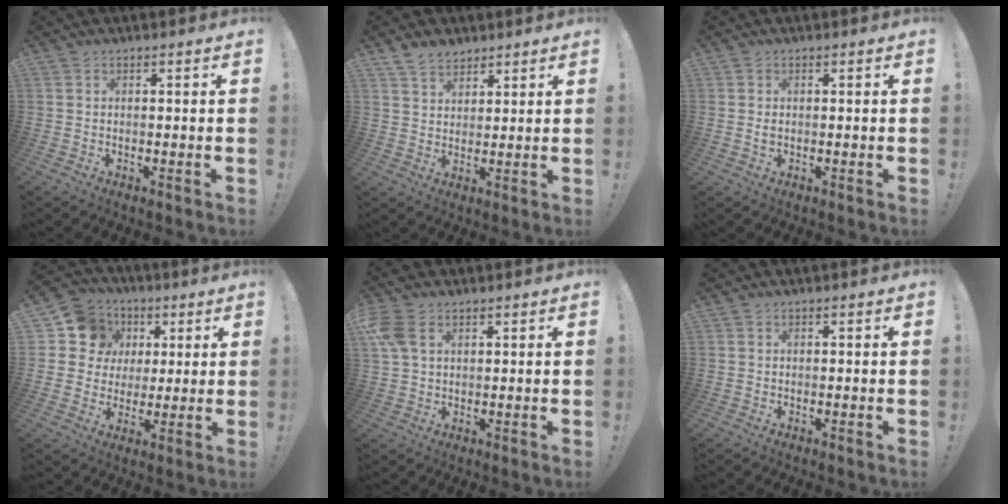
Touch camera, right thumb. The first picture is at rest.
{"total": 6.1, "force": [4.9, 3.4, 1.6], "torque": [-0.032, -0.026, 0.093]}
{"total": 0.8, "force": [0.0, 0.5, 0.6], "torque": [-0.013, 0.001, -0.001]}
{"total": 12.0, "force": [3.9, 10.9, 3.0], "torque": [-0.049, -0.014, 0.089]}
{"total": 6.9, "force": [3.0, 4.1, 4.7], "torque": [-0.095, -0.007, 0.059]}
{"total": 0.0}